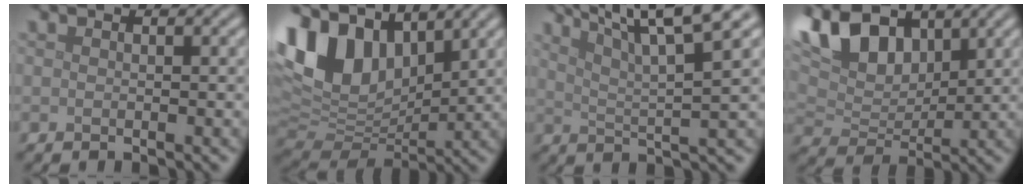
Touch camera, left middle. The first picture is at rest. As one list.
[{"total": 11.6, "force": [5.5, 7.3, 7.2], "torque": [-0.172, 0.017, 0.098]}, {"total": 9.0, "force": [5.9, 1.5, 6.7], "torque": [-0.100, 0.019, 0.082]}, {"total": 9.9, "force": [5.2, 5.5, 6.3], "torque": [-0.145, 0.016, 0.086]}]